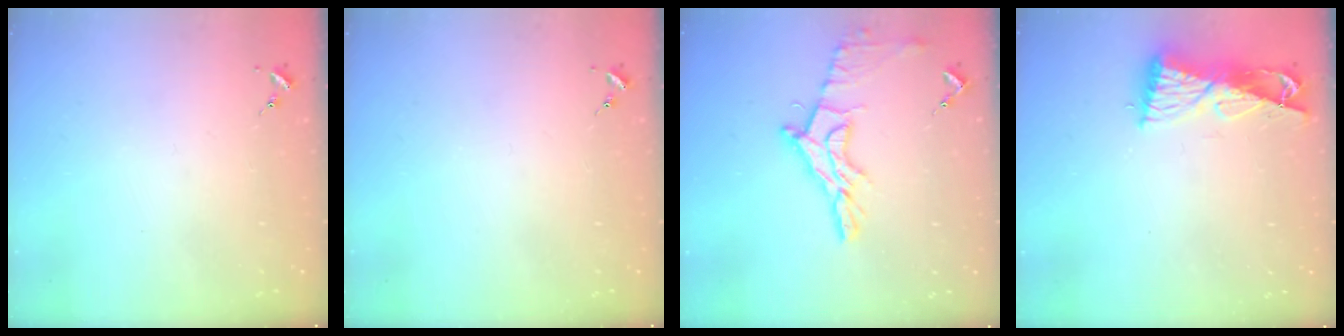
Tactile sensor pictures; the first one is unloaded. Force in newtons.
{"total": 0.0}
{"total": 12.9, "press": 12.8, "slide": 1.1}
{"total": 8.9, "press": 8.9, "slide": 0.9}